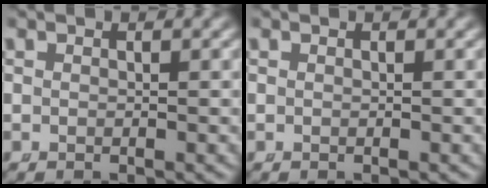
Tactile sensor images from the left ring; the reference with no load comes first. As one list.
[{"total": 0.0}]